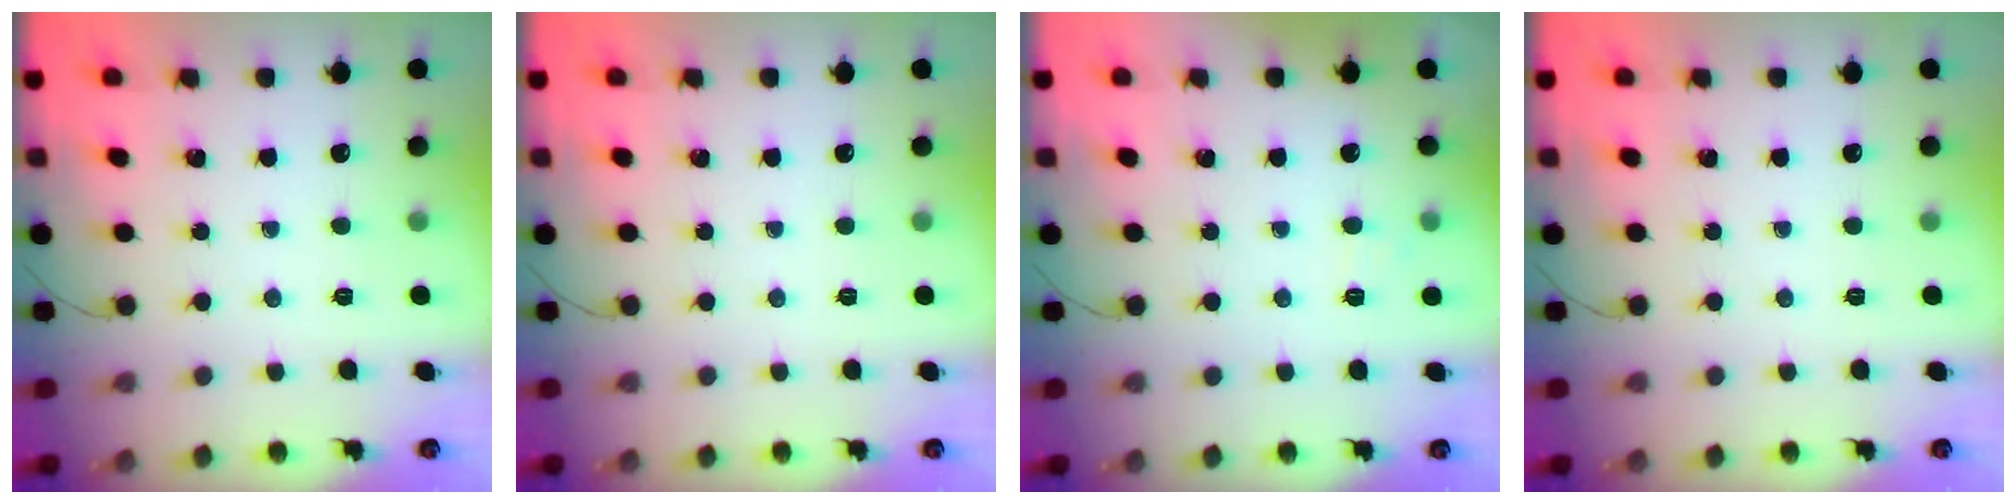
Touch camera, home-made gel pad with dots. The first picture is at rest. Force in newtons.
{"total": 0.0}
{"total": 4.3, "press": 4.2, "slide": 1.0}
{"total": 0.0}